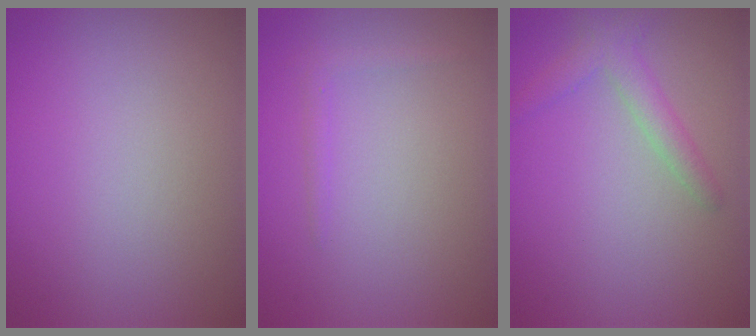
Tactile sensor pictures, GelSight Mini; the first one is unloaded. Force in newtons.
{"total": 1.1, "press": 1.1, "slide": 0.1}
{"total": 2.3, "press": 2.3, "slide": 0.1}